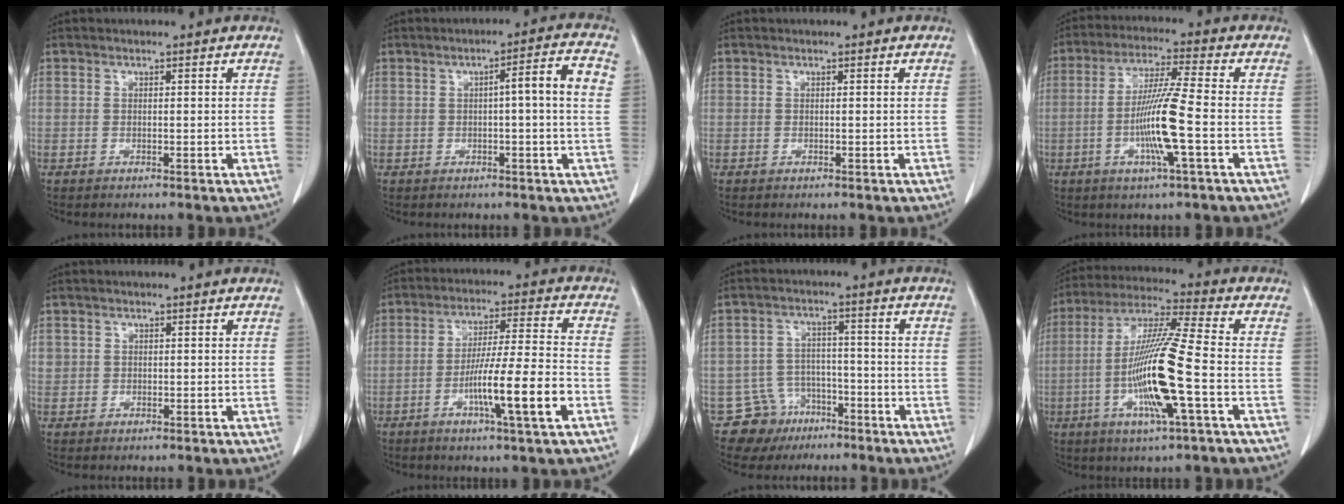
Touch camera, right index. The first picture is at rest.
{"total": 6.0, "force": [0.7, -0.2, 6.0], "torque": [-0.082, 0.012, 0.005]}
{"total": 0.0}
{"total": 10.3, "force": [-2.4, -0.5, 10.0], "torque": [-0.196, -0.008, -0.050]}
{"total": 1.2, "force": [0.4, 1.1, 0.1], "torque": [0.011, 0.006, 0.005]}
{"total": 11.8, "force": [-4.4, -0.3, 11.0], "torque": [-0.188, -0.005, -0.075]}
{"total": 7.0, "force": [-4.4, 5.5, -0.2], "torque": [0.015, 0.024, -0.065]}
{"total": 15.1, "force": [-3.6, 0.1, 14.7], "torque": [-0.294, -0.009, -0.073]}